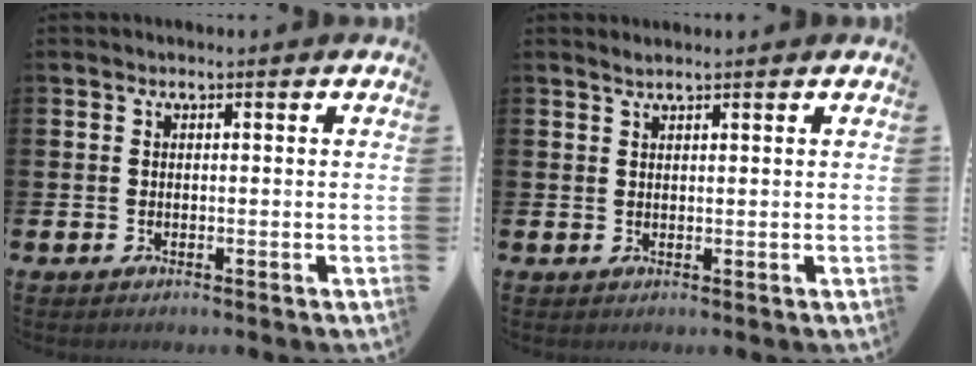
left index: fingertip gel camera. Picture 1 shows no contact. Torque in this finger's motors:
{"motor_torque": [-0.02, -0.35, -0.02, -0.01]}